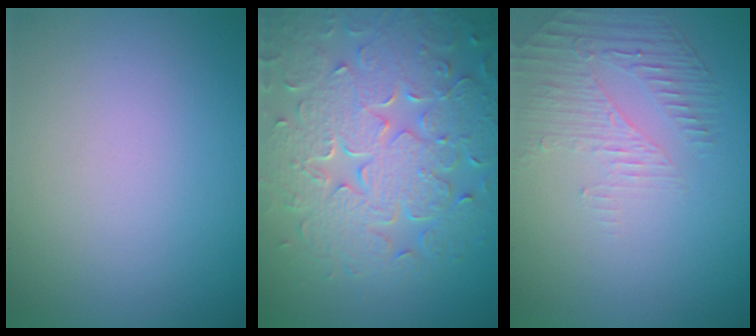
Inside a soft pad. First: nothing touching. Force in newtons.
{"total": 9.0, "press": 6.5, "slide": 6.3}
{"total": 1.8, "press": 1.1, "slide": 1.5}